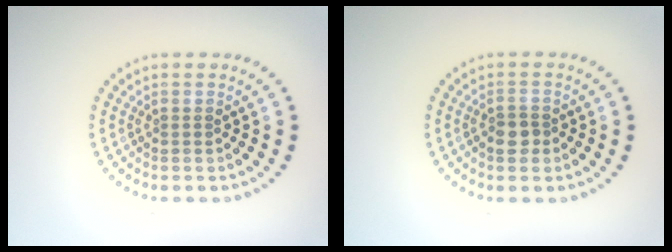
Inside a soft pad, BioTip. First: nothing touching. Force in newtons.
{"total": 1.8, "press": 1.7, "slide": 0.5}